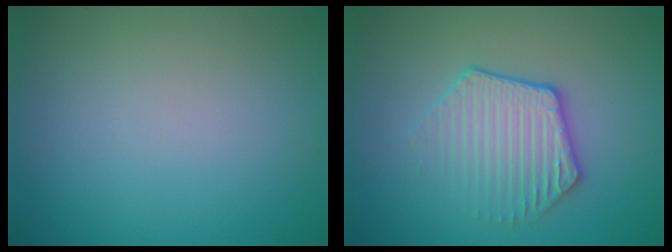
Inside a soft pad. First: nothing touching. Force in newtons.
{"total": 3.5, "press": 3.1, "slide": 1.6}